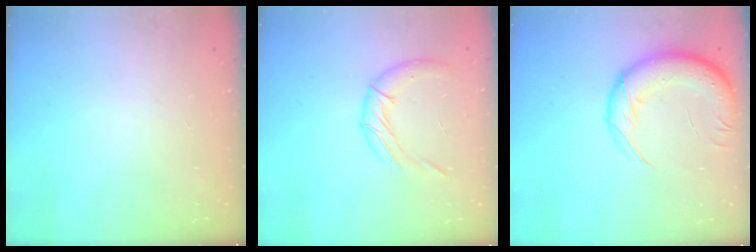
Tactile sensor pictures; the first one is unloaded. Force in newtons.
{"total": 10.8, "press": 10.7, "slide": 1.2}
{"total": 16.9, "press": 16.4, "slide": 3.8}